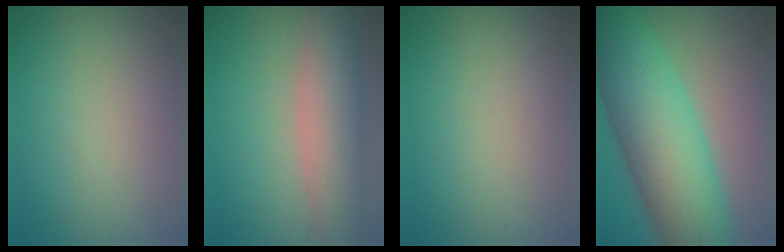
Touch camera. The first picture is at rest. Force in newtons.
{"total": 5.8, "press": 5.8, "slide": 0.5}
{"total": 0.0}
{"total": 12.1, "press": 12.1, "slide": 0.4}